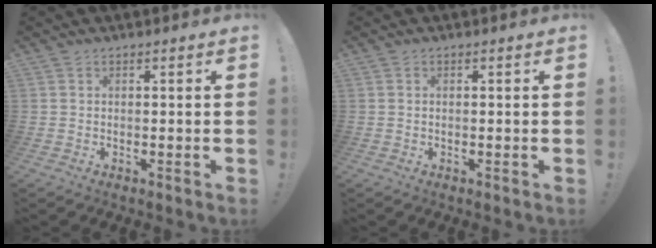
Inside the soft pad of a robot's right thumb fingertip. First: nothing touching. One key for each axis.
{"total": 0.0}